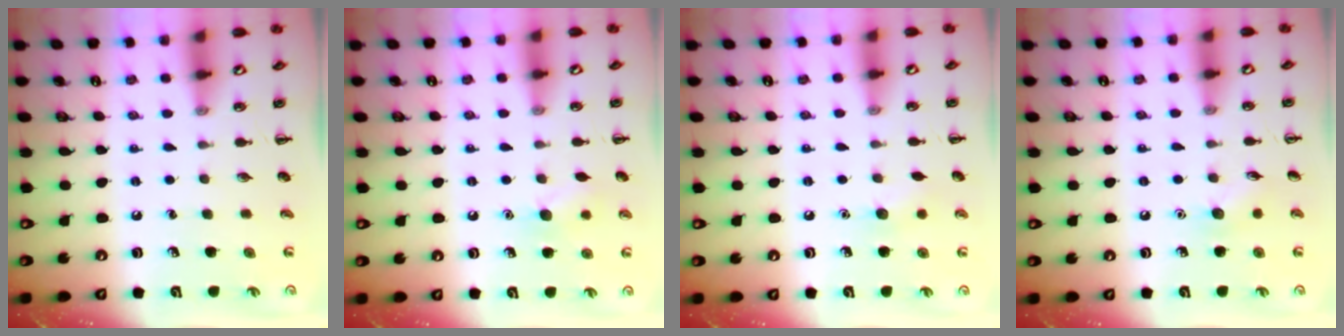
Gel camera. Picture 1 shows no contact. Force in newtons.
{"total": 6.7, "press": 6.6, "slide": 1.4}
{"total": 5.9, "press": 5.7, "slide": 1.4}
{"total": 6.6, "press": 6.3, "slide": 1.8}